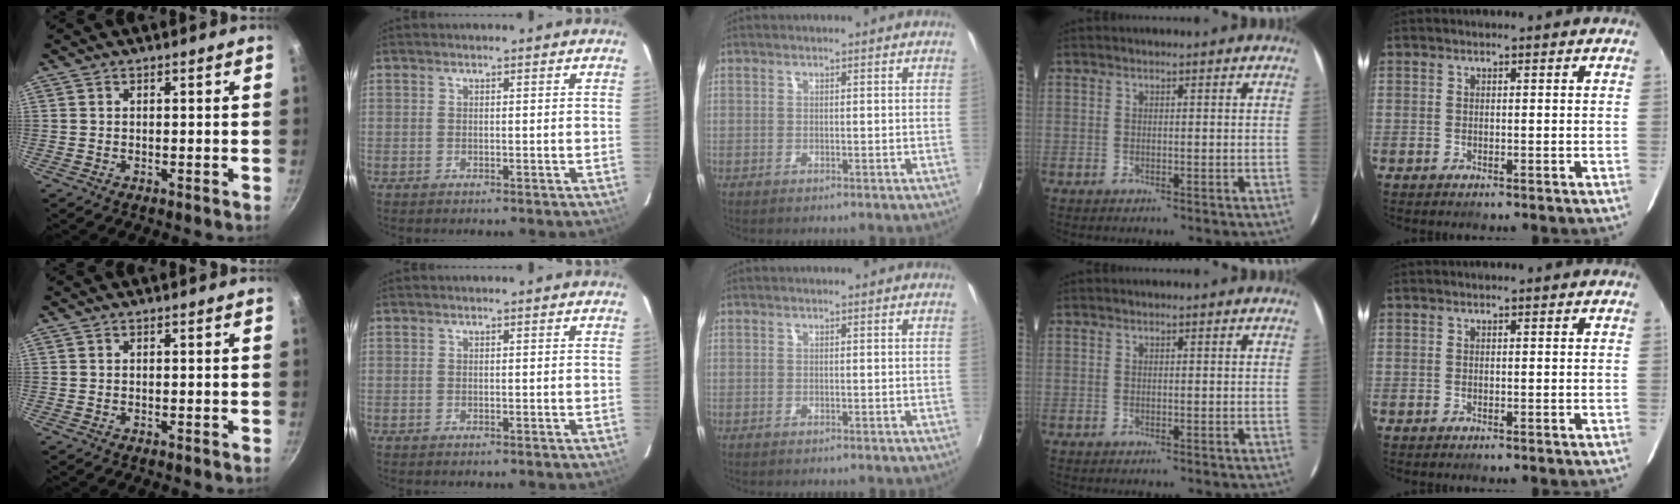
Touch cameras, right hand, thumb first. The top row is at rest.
{}